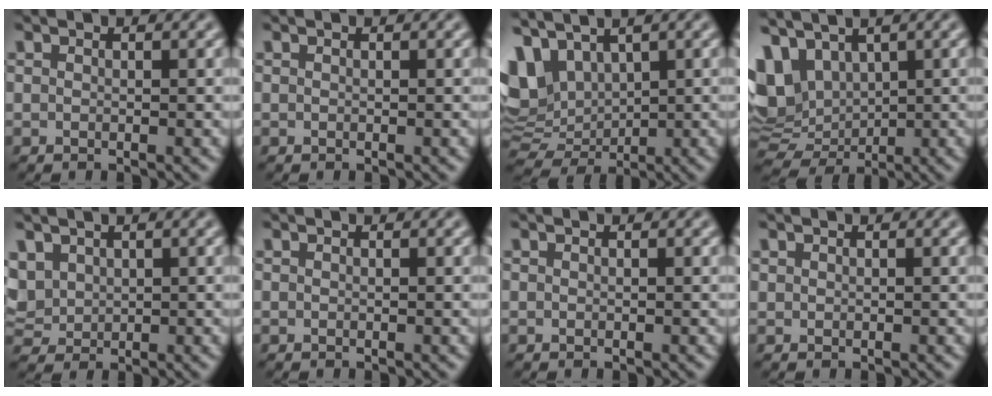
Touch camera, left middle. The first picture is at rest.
{"total": 0.0}
{"total": 6.0, "force": [2.3, 4.1, 3.8], "torque": [-0.096, 0.006, 0.050]}
{"total": 7.0, "force": [2.4, 4.9, 4.4], "torque": [-0.104, -0.003, 0.058]}
{"total": 2.7, "force": [1.2, 2.0, 1.3], "torque": [-0.049, 0.005, 0.031]}
{"total": 0.0}
{"total": 0.0}
{"total": 0.0}